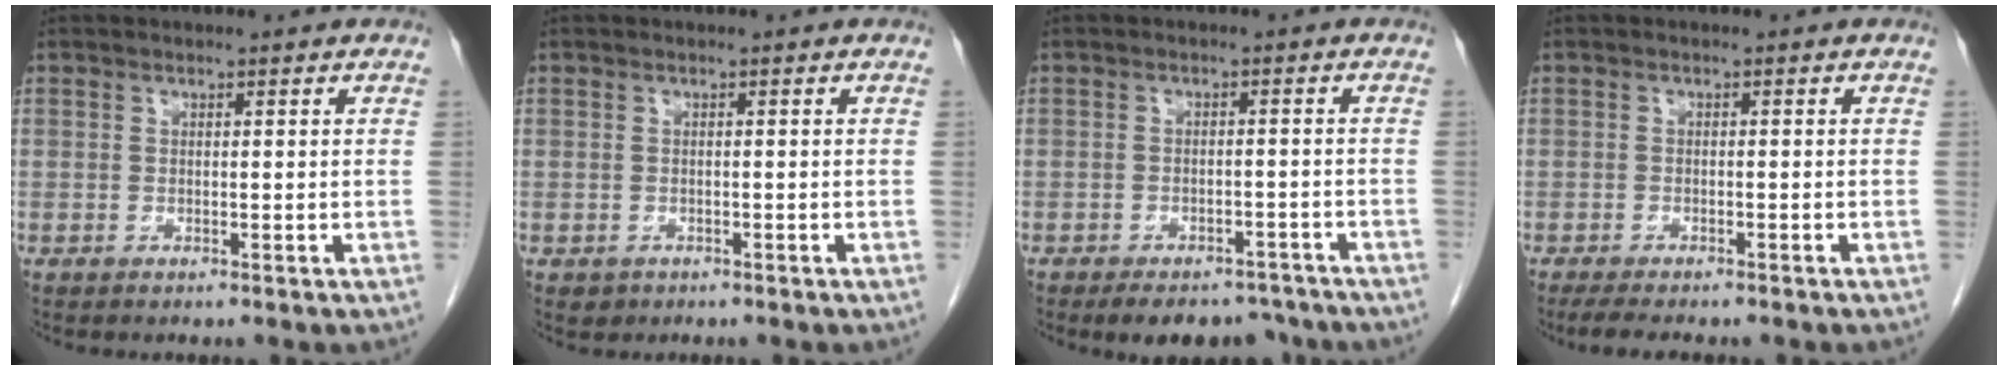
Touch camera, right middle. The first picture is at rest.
{"total": 1.2, "force": [-0.6, 1.0, 0.2], "torque": [-0.006, 0.003, -0.001]}
{"total": 8.6, "force": [-7.2, 3.9, 2.6], "torque": [-0.024, 0.005, -0.089]}
{"total": 5.6, "force": [-4.6, 1.3, 3.0], "torque": [-0.045, -0.011, -0.063]}